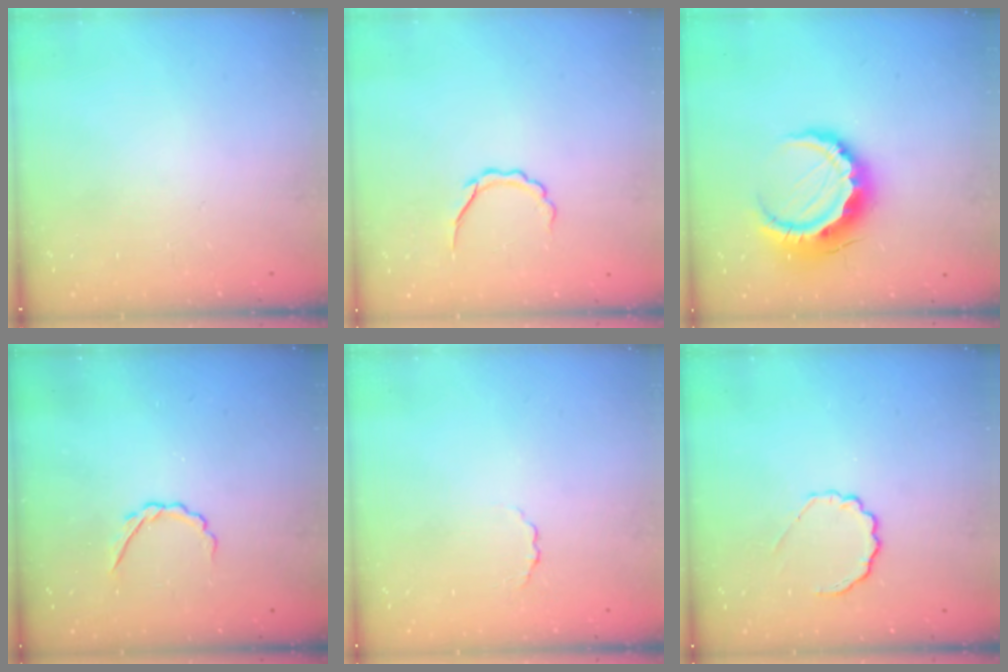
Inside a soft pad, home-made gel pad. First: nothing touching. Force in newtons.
{"total": 4.2, "press": 4.1, "slide": 0.7}
{"total": 13.8, "press": 13.8, "slide": 0.5}
{"total": 2.6, "press": 2.5, "slide": 0.8}
{"total": 2.0, "press": 1.9, "slide": 0.4}
{"total": 4.4, "press": 4.4, "slide": 0.9}